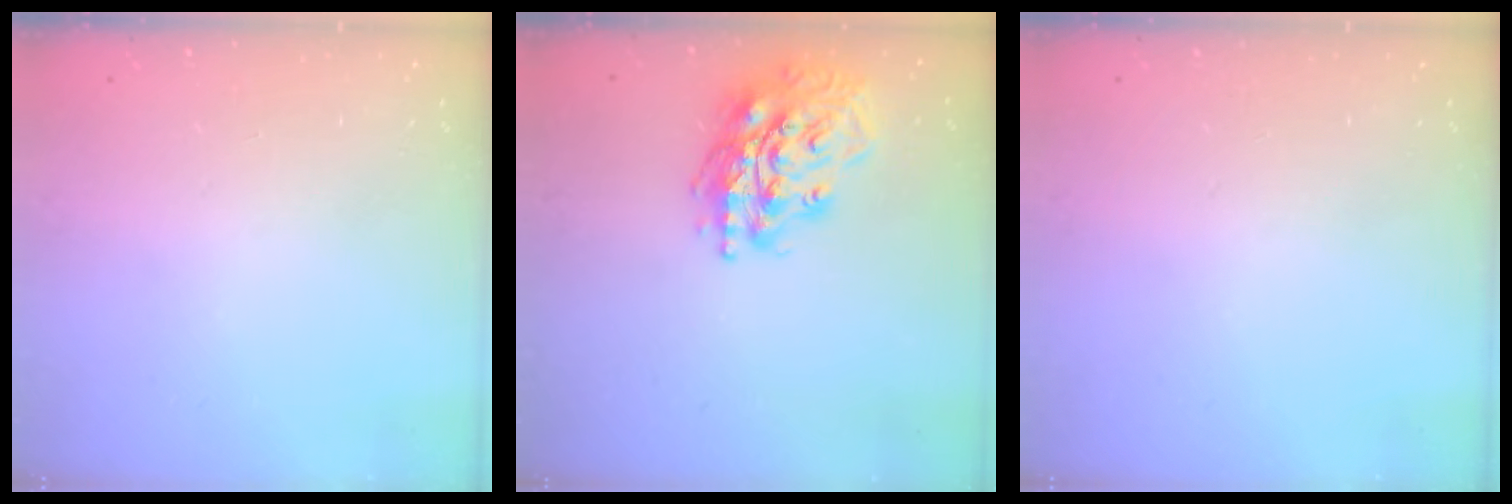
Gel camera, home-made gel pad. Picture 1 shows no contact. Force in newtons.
{"total": 18.0, "press": 17.9, "slide": 2.1}
{"total": 0.0}